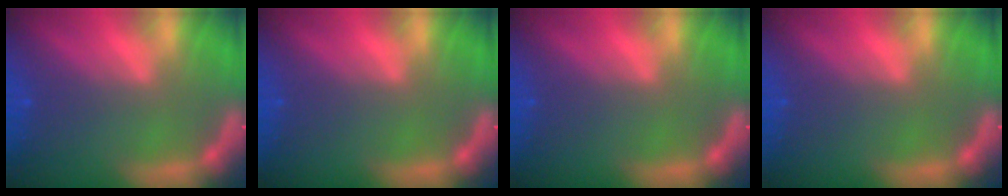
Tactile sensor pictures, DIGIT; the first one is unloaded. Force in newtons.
{"total": 0.0}
{"total": 0.0}
{"total": 0.0}